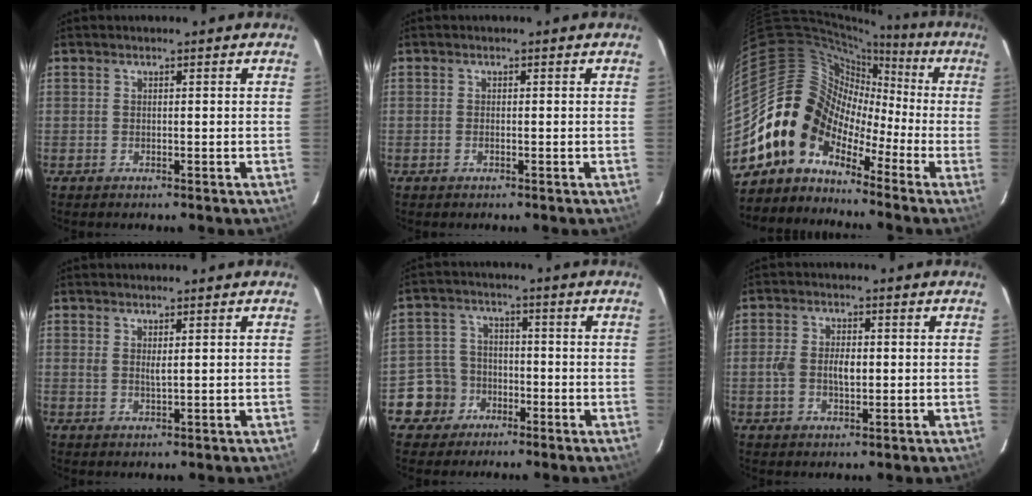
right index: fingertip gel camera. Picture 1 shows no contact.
{"total": 0.5, "force": [-0.2, 0.2, 0.4], "torque": [-0.008, 0.000, -0.005]}
{"total": 11.7, "force": [-6.5, 9.4, 2.7], "torque": [-0.050, 0.039, -0.142]}
{"total": 1.6, "force": [0.6, 0.3, 1.4], "torque": [-0.023, -0.002, 0.011]}
{"total": 7.0, "force": [-3.4, 6.1, 0.6], "torque": [-0.035, 0.028, -0.058]}
{"total": 5.4, "force": [-0.5, 3.2, 4.3], "torque": [-0.084, 0.004, -0.010]}